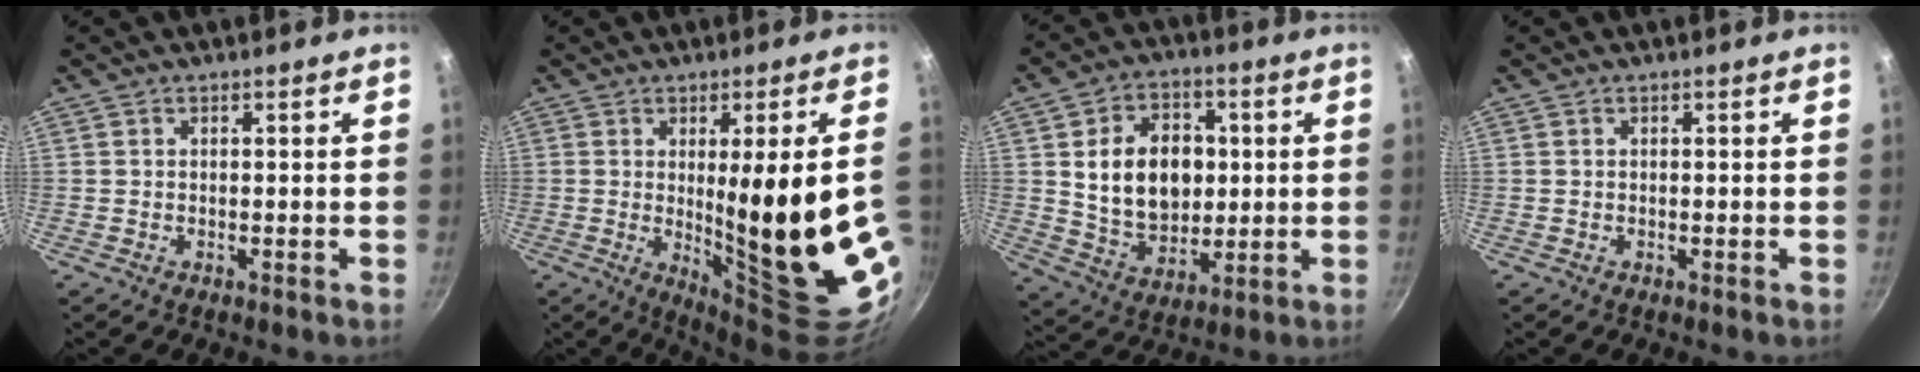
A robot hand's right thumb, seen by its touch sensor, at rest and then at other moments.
{"total": 21.7, "force": [-1.2, 4.4, 21.2], "torque": [-0.283, -0.034, 0.006]}
{"total": 15.8, "force": [2.0, 11.6, 10.5], "torque": [-0.138, -0.004, 0.042]}
{"total": 0.0}